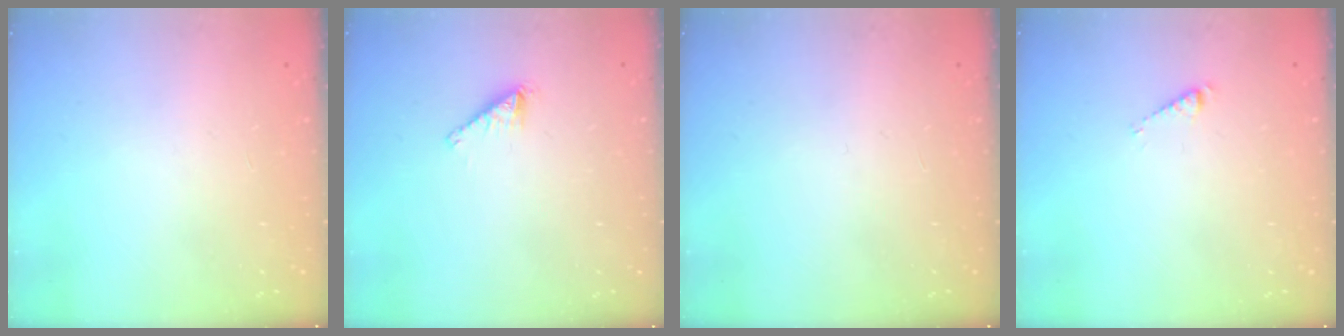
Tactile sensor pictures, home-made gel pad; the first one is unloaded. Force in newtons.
{"total": 1.7, "press": 1.7, "slide": 0.2}
{"total": 0.0}
{"total": 2.7, "press": 2.7, "slide": 0.2}